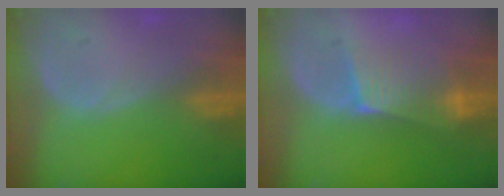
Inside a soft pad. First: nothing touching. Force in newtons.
{"total": 6.4, "press": 5.7, "slide": 2.8}